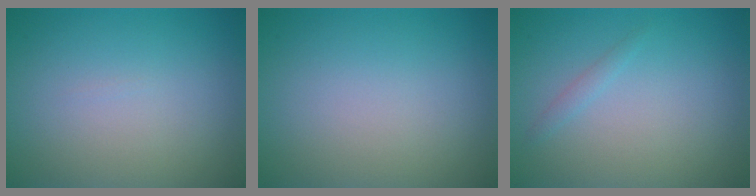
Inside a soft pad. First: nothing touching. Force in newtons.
{"total": 0.0}
{"total": 0.7, "press": 0.7, "slide": 0.0}